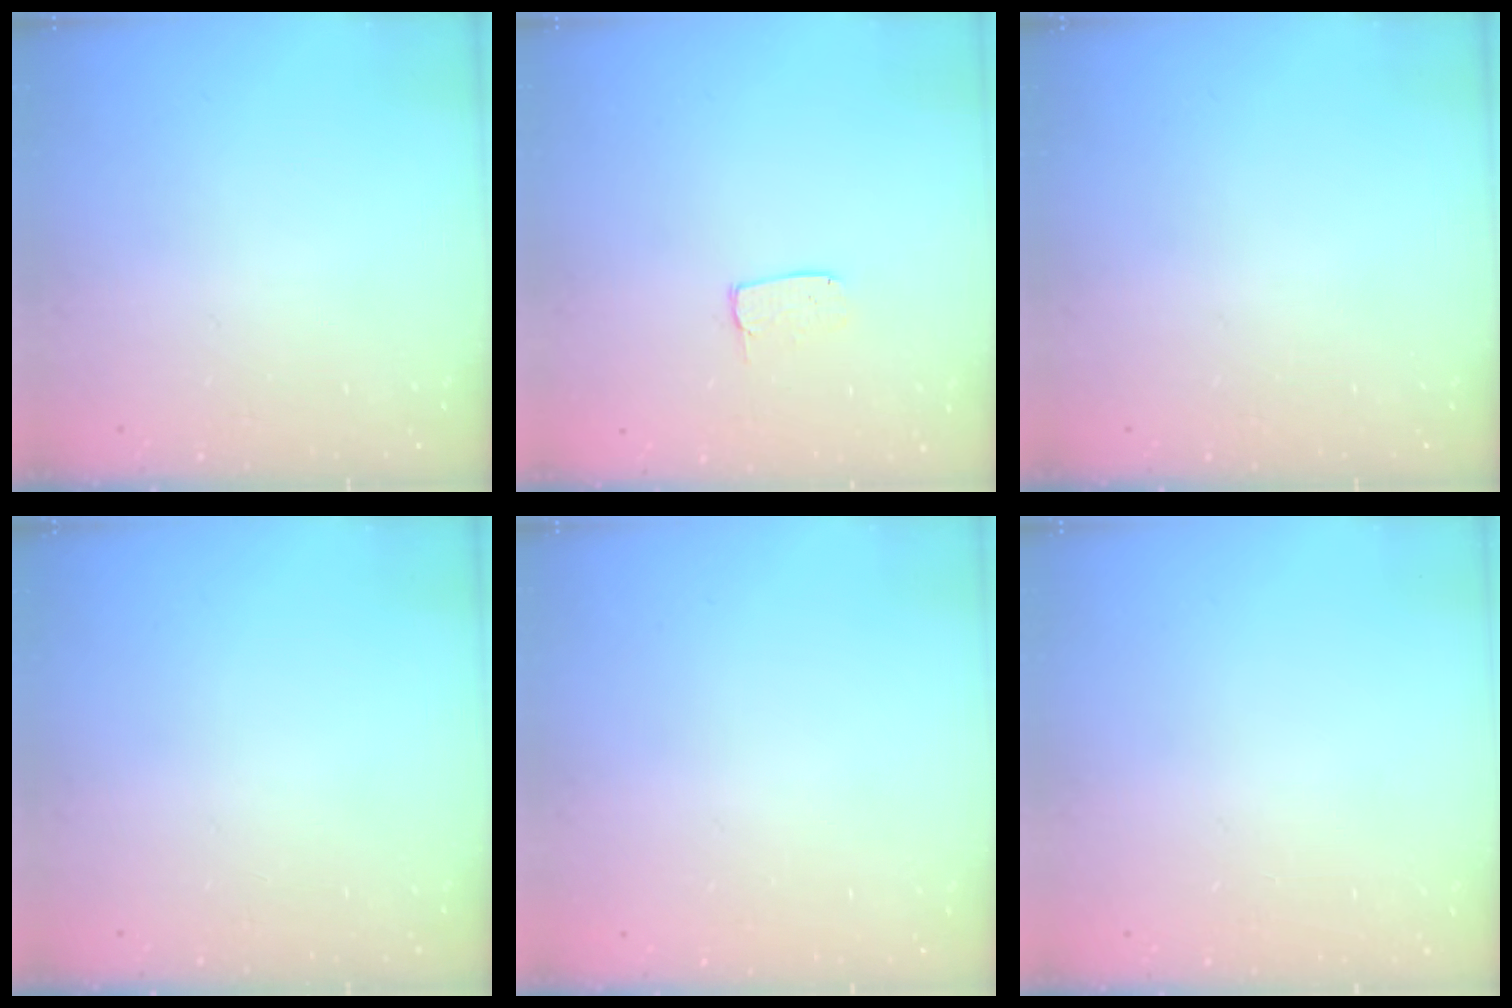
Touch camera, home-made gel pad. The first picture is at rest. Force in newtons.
{"total": 4.5, "press": 4.5, "slide": 0.3}
{"total": 0.0}
{"total": 0.0}
{"total": 0.0}
{"total": 0.0}